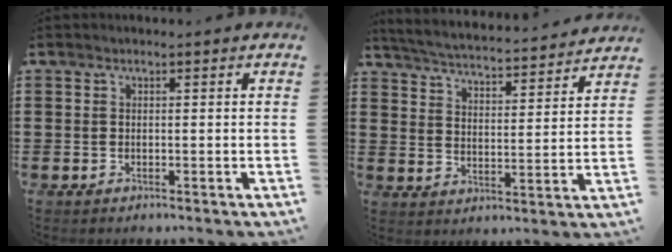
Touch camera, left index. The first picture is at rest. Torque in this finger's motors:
{"motor_torque": [1.76, -0.38, 0.22, 0.12]}